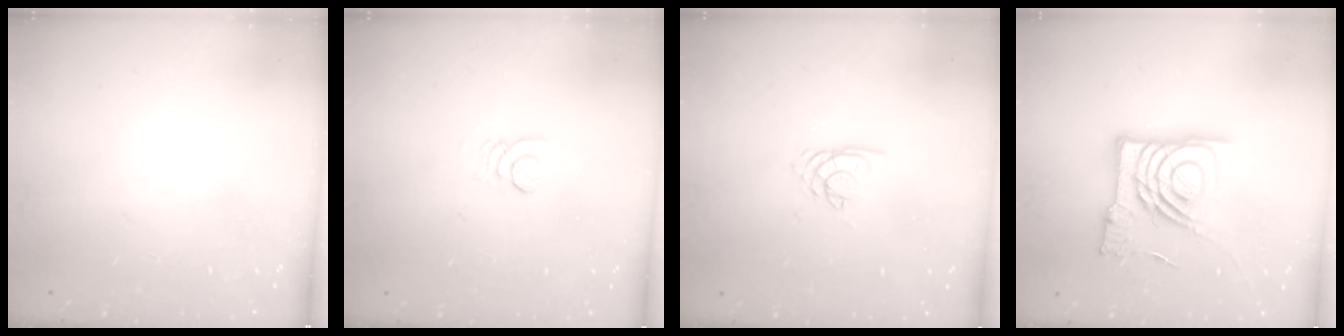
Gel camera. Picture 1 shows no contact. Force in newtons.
{"total": 1.3, "press": 1.3, "slide": 0.1}
{"total": 2.1, "press": 2.1, "slide": 0.1}
{"total": 14.9, "press": 14.8, "slide": 1.8}